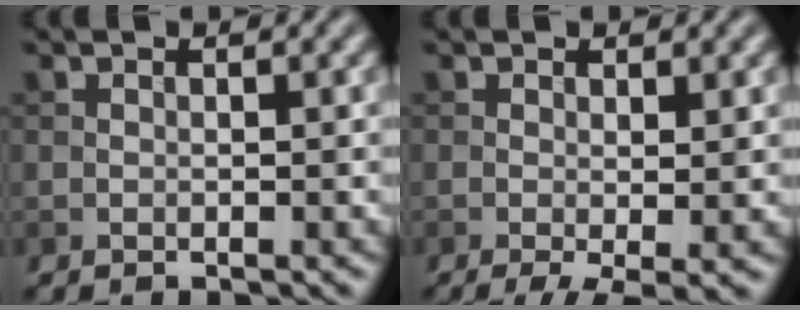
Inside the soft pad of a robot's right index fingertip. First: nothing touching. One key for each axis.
{"total": 3.1, "fx": -0.8, "fy": 0.7, "fz": 2.9, "tx": -0.050, "ty": -0.014, "tz": -0.015}